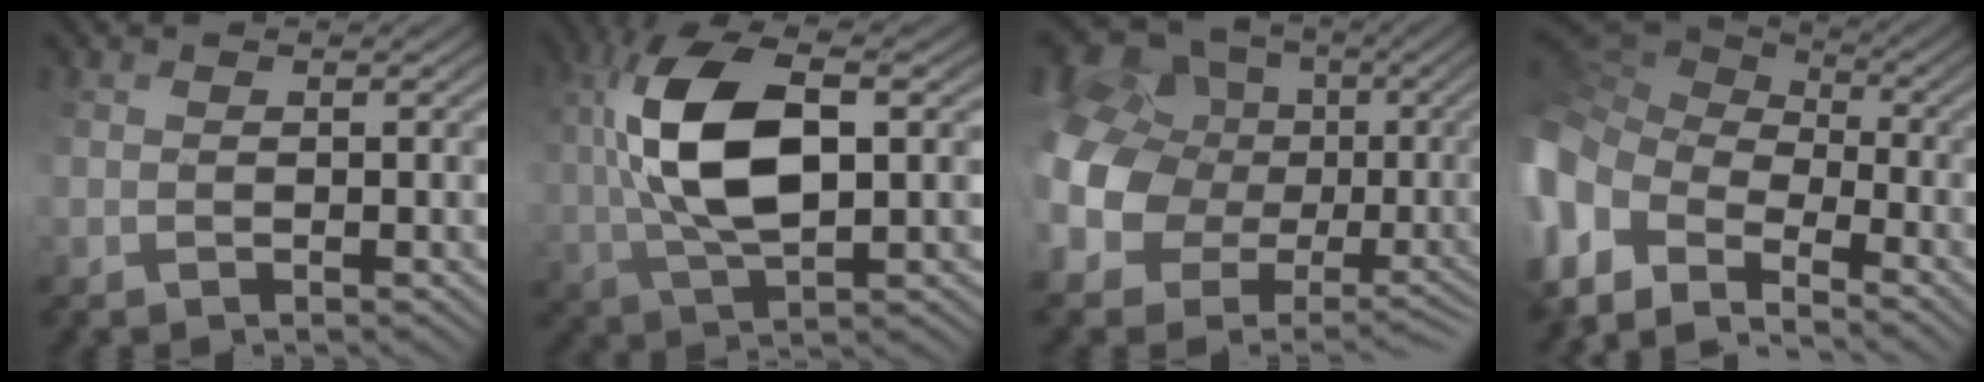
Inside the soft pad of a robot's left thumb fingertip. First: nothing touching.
{"total": 11.9, "force": [3.3, 4.8, 10.4], "torque": [-0.223, 0.023, 0.064]}
{"total": 13.7, "force": [-0.6, 12.1, 6.3], "torque": [-0.218, -0.012, -0.001]}
{"total": 12.9, "force": [-4.9, 8.7, 8.2], "torque": [-0.245, -0.005, -0.064]}